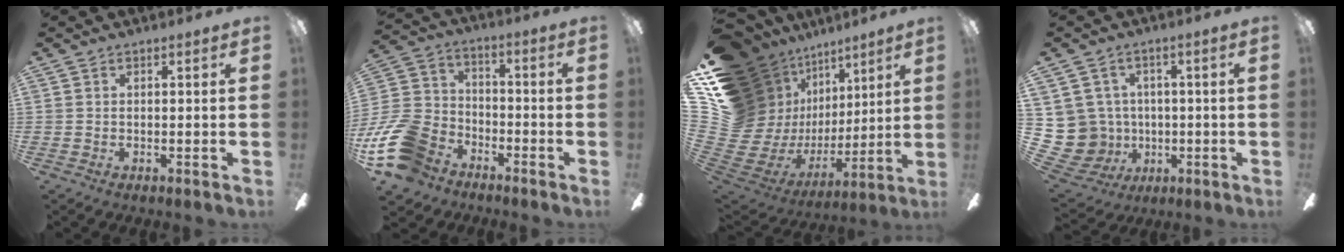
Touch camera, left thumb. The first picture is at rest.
{"total": 17.1, "force": [-9.1, 11.4, 9.0], "torque": [-0.209, 0.053, -0.163]}
{"total": 21.5, "force": [9.0, 16.6, 10.3], "torque": [-0.191, -0.107, 0.228]}
{"total": 9.4, "force": [0.5, 9.3, 1.6], "torque": [-0.086, -0.008, 0.022]}